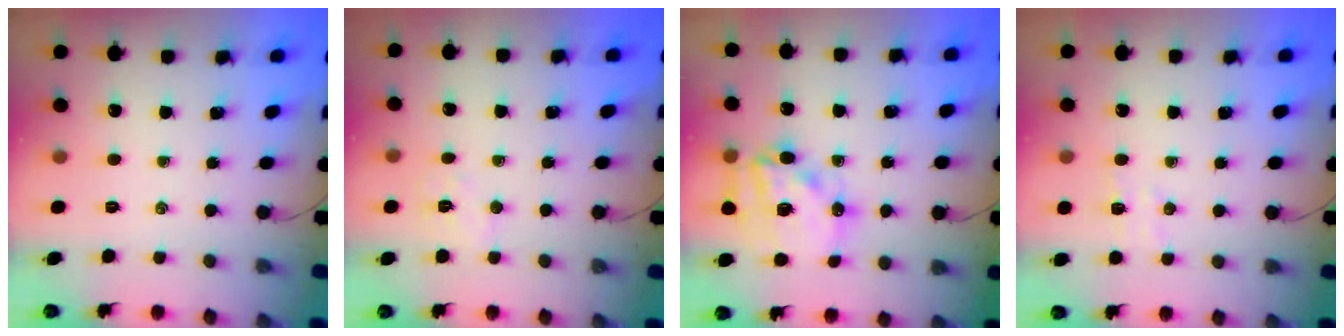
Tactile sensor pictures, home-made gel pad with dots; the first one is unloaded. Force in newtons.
{"total": 5.4, "press": 5.3, "slide": 0.8}
{"total": 17.6, "press": 17.2, "slide": 3.7}
{"total": 4.8, "press": 4.6, "slide": 1.1}